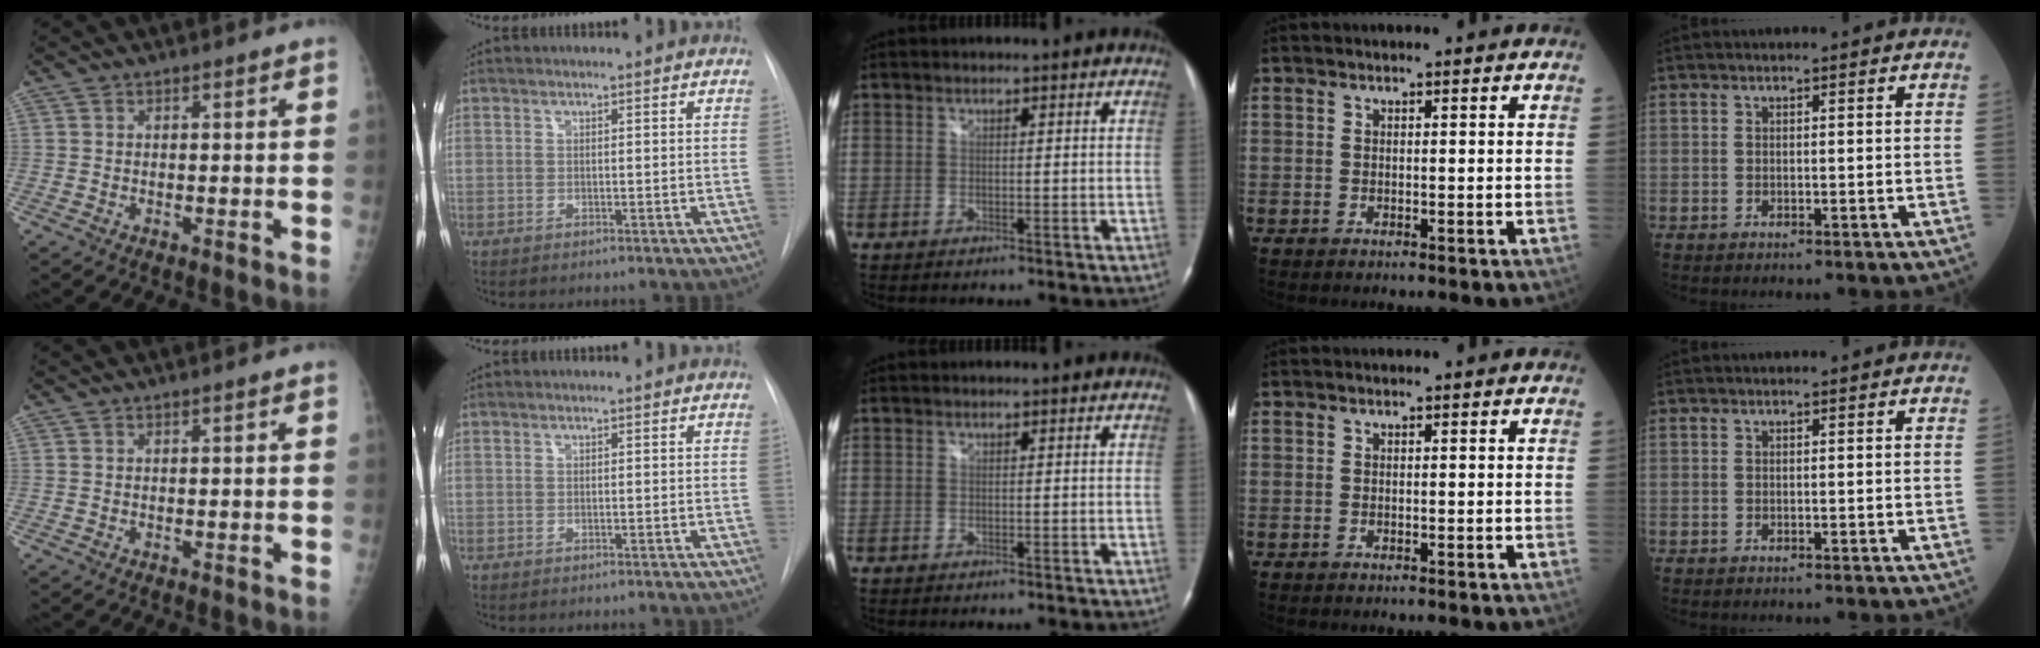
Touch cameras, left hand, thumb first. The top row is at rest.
{}